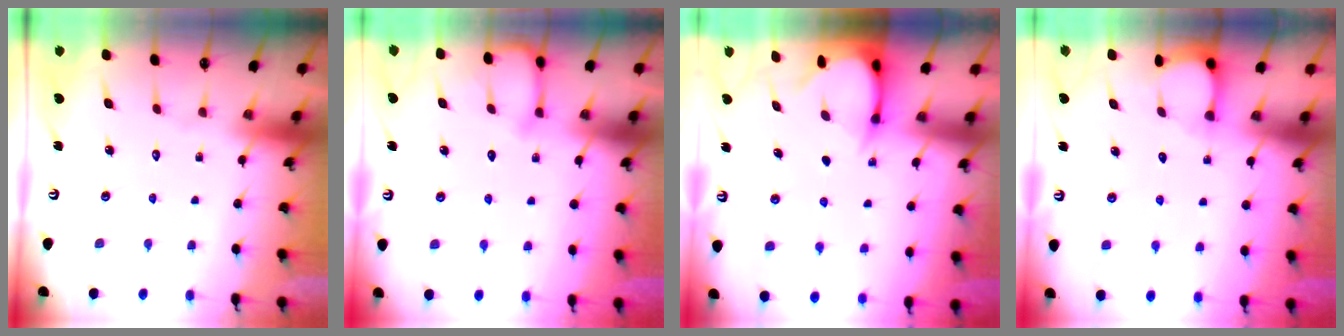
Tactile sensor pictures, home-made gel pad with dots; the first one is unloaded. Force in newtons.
{"total": 4.3, "press": 4.3, "slide": 0.4}
{"total": 3.5, "press": 3.5, "slide": 0.3}
{"total": 2.3, "press": 2.2, "slide": 0.4}